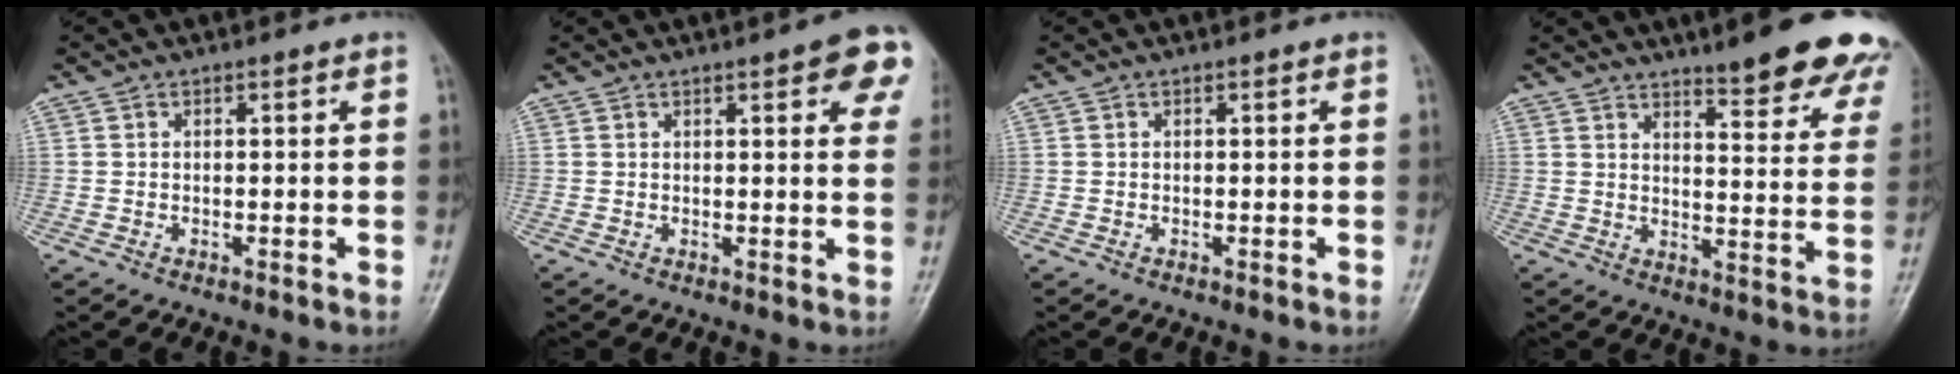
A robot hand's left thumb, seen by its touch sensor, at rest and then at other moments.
{"total": 8.9, "force": [4.2, 2.6, 7.4], "torque": [-0.063, -0.008, 0.042]}
{"total": 0.0}
{"total": 17.5, "force": [13.6, 3.4, 10.5], "torque": [-0.097, -0.080, 0.164]}